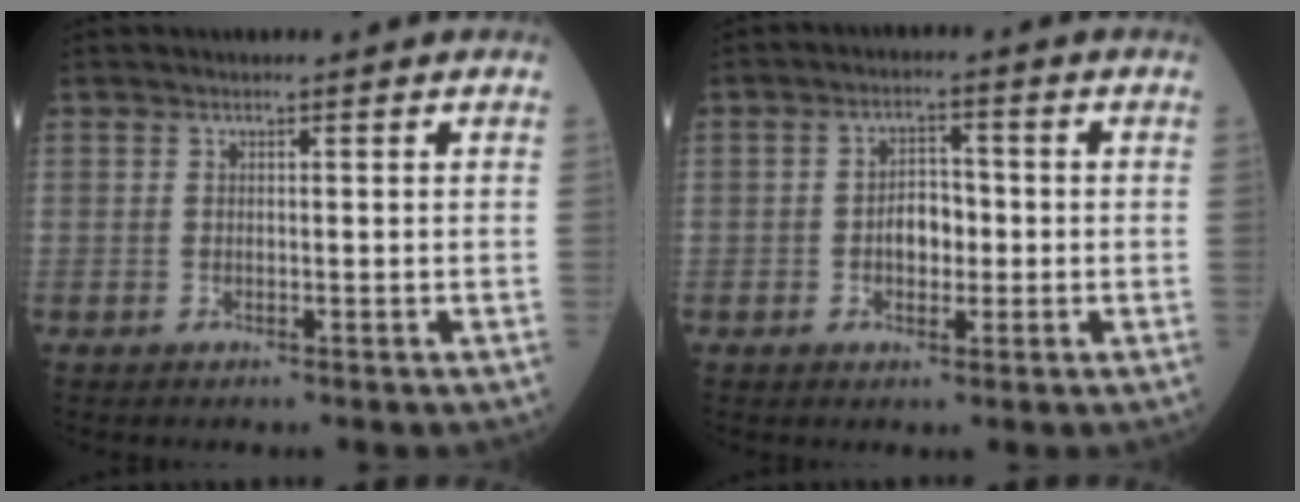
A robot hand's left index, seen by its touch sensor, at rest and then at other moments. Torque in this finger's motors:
{"motor_torque": [0.11, 0.11, 0.05, 0.05]}